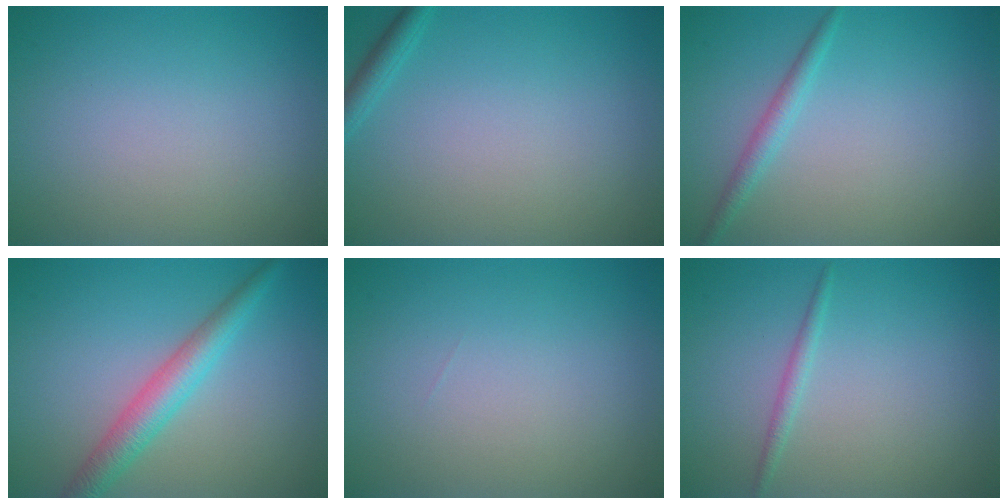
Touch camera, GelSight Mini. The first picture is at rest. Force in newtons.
{"total": 1.4, "press": 1.4, "slide": 0.1}
{"total": 1.6, "press": 1.6, "slide": 0.1}
{"total": 3.7, "press": 3.7, "slide": 0.1}
{"total": 0.0}
{"total": 1.1, "press": 1.1, "slide": 0.0}